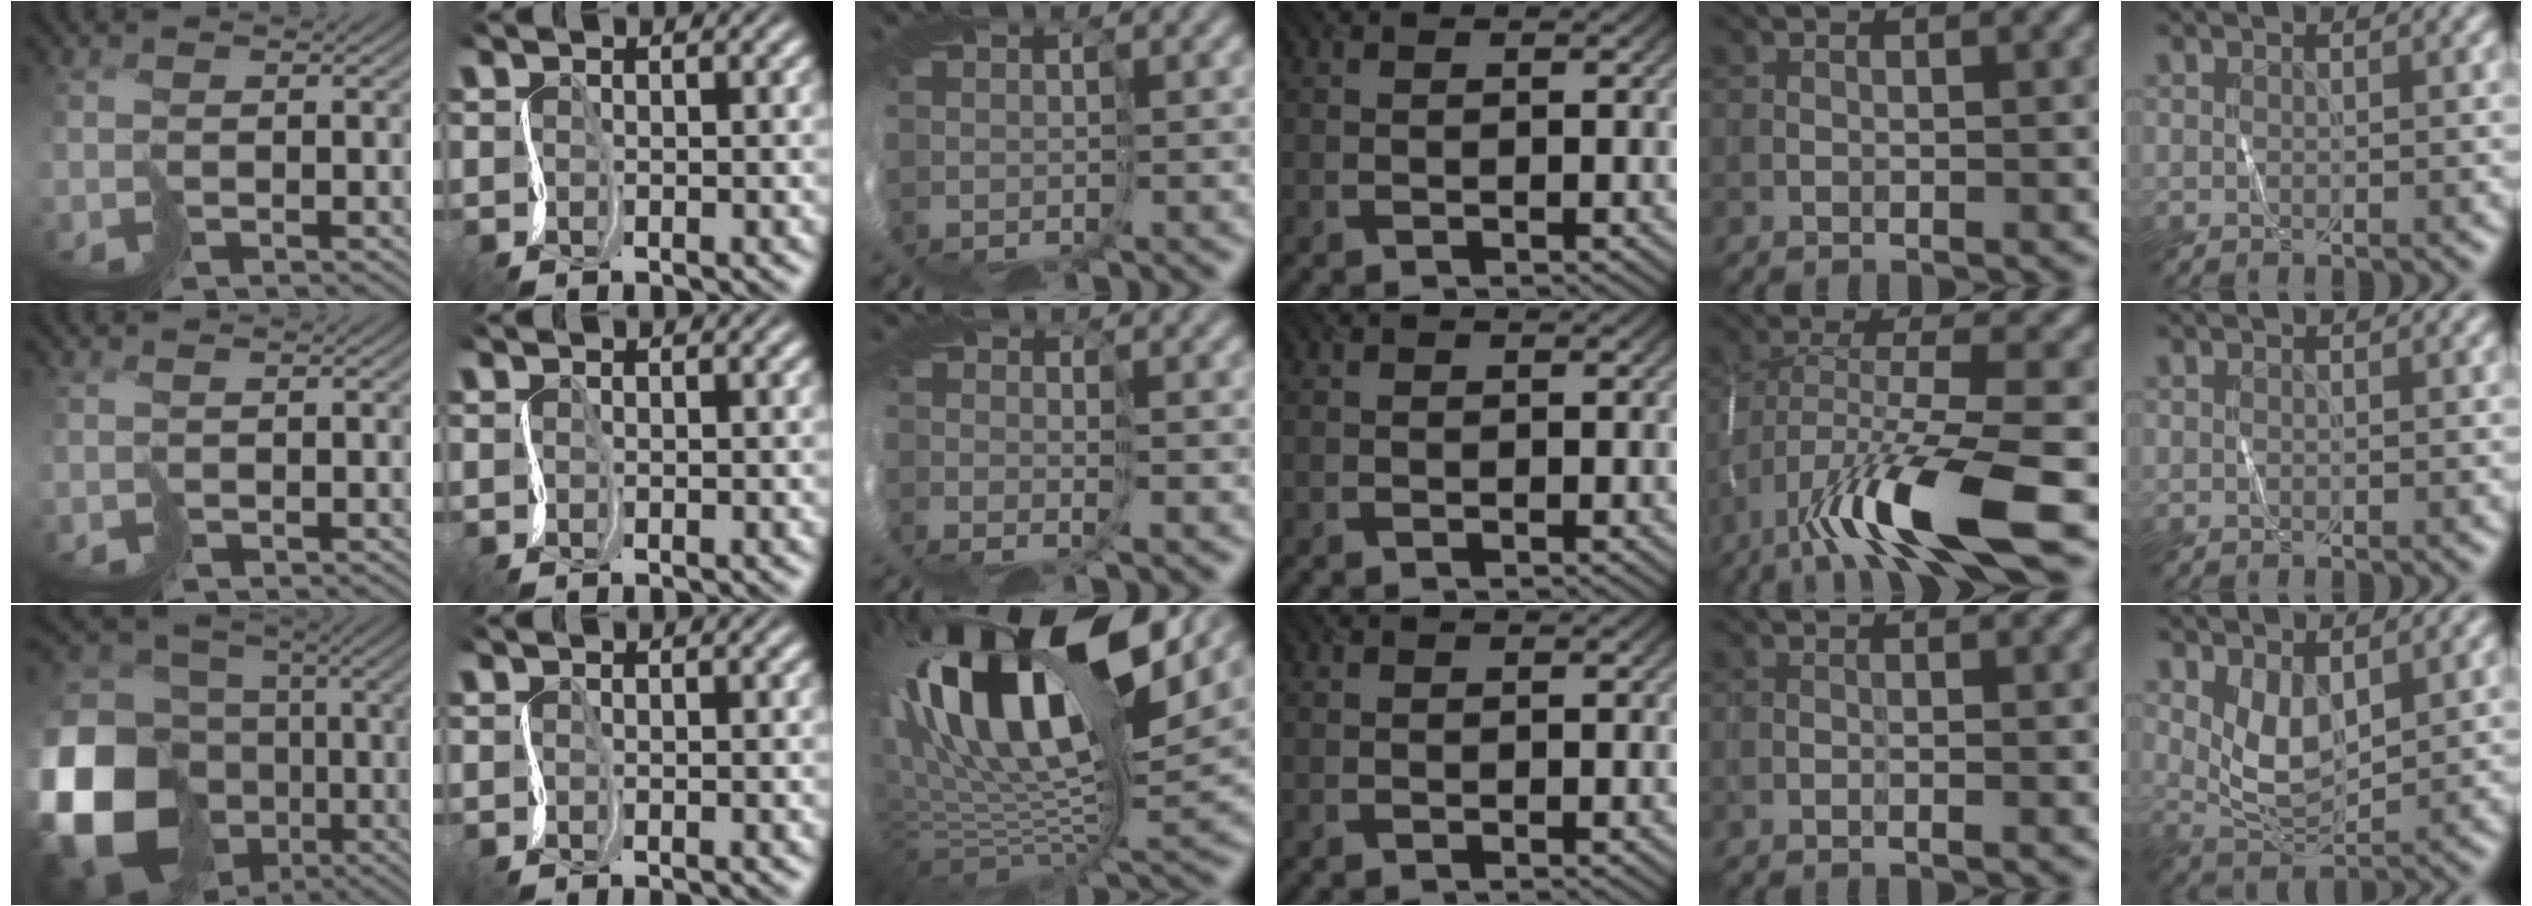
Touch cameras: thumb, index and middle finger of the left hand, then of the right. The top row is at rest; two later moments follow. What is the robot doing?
{"motion": "cut", "object": "tape"}